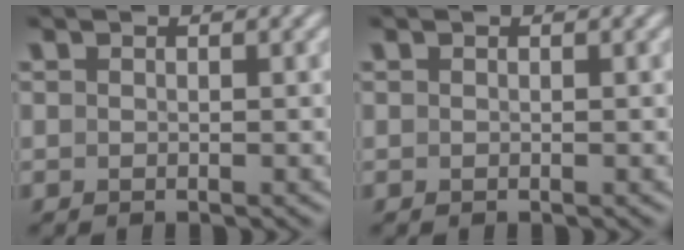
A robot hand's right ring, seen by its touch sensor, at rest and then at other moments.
{"total": 0.0}